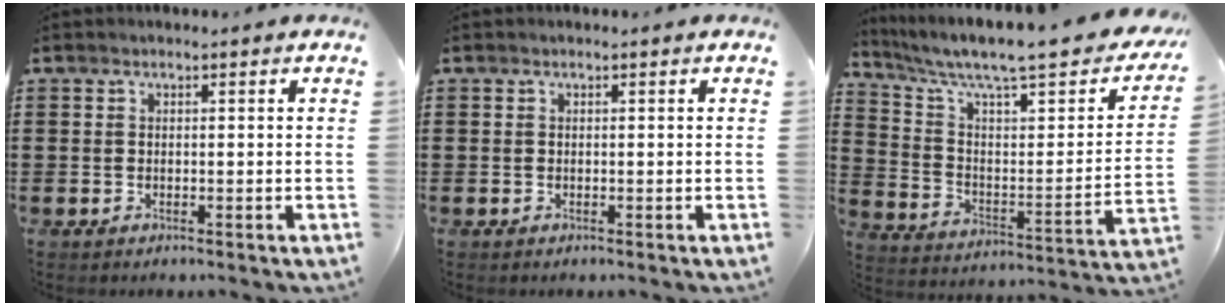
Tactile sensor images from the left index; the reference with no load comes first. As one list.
[{"total": 0.0}, {"total": 7.9, "force": [6.2, 1.1, 4.8], "torque": [-0.114, -0.049, 0.098]}]